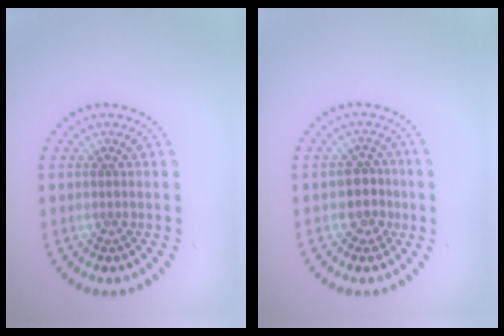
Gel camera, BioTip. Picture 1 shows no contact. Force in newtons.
{"total": 2.5, "press": 2.2, "slide": 1.1}